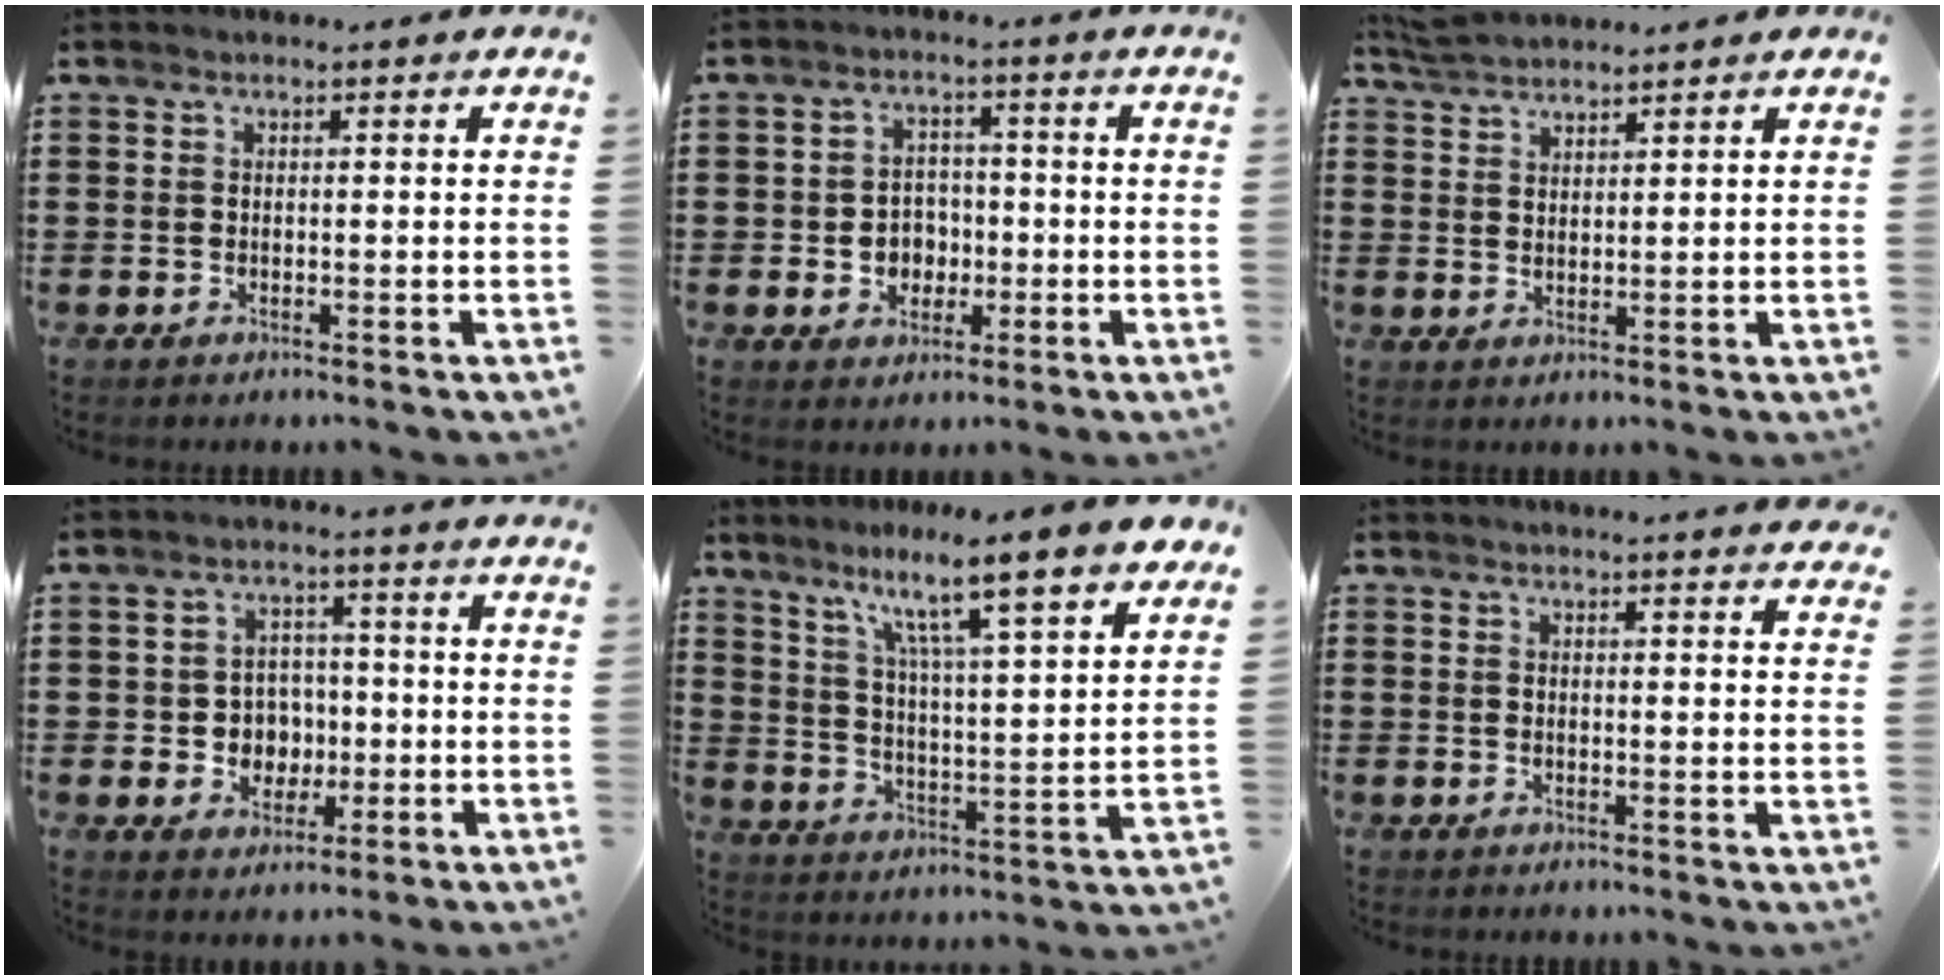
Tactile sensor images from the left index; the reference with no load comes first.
{"total": 4.2, "force": [-0.9, 3.8, 1.6], "torque": [-0.034, 0.005, -0.022]}
{"total": 3.6, "force": [3.5, 0.3, 0.8], "torque": [-0.026, -0.003, 0.066]}
{"total": 5.0, "force": [-0.6, 4.7, 1.6], "torque": [-0.039, 0.010, -0.013]}
{"total": 9.6, "force": [7.4, -0.2, 6.1], "torque": [-0.122, -0.059, 0.108]}
{"total": 1.9, "force": [1.8, -0.1, 0.4], "torque": [-0.013, 0.000, 0.035]}